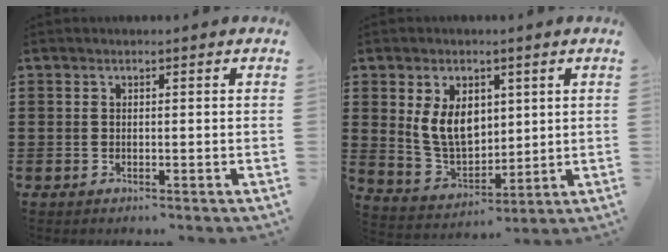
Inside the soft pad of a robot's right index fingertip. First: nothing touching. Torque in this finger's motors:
{"motor_torque": [0.80, 0.10, 0.38, 0.21]}